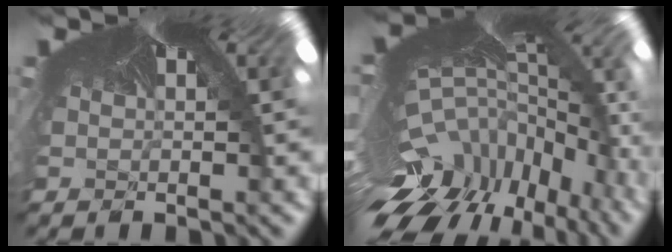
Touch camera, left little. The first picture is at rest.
{"total": 10.7, "force": [-10.1, 2.9, 1.6], "torque": [-0.069, -0.066, -0.121]}